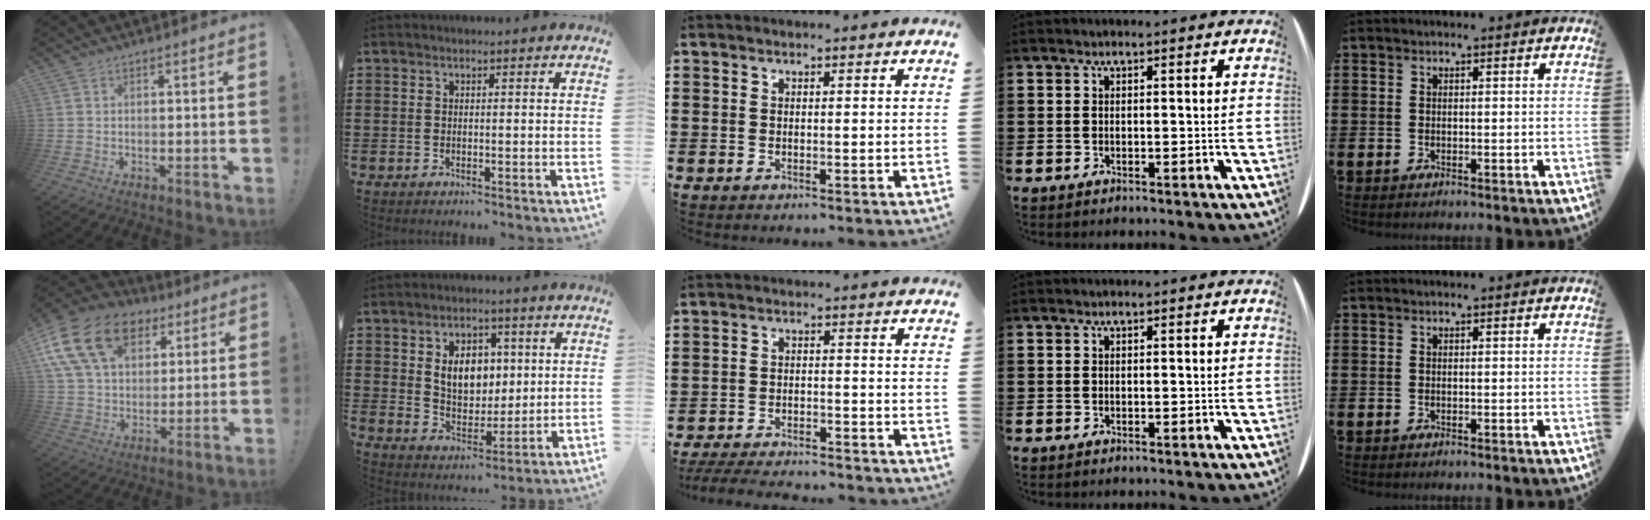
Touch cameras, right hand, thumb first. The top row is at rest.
{"thumb": {"total": 21.0, "force": [9.7, 14.0, 12.2], "torque": [-0.202, -0.037, 0.179]}, "index": {"total": 7.6, "force": [1.8, 5.5, 4.9], "torque": [-0.092, 0.009, 0.028]}, "middle": {"total": 4.5, "force": [-4.4, 0.1, 1.2], "torque": [-0.025, -0.004, -0.088]}}